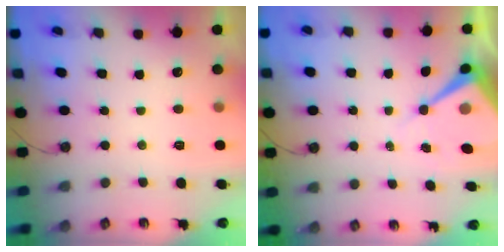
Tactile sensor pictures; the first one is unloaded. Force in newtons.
{"total": 8.4, "press": 8.3, "slide": 0.7}